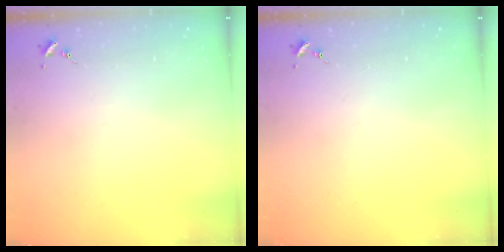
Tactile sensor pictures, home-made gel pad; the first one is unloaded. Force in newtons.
{"total": 0.0}